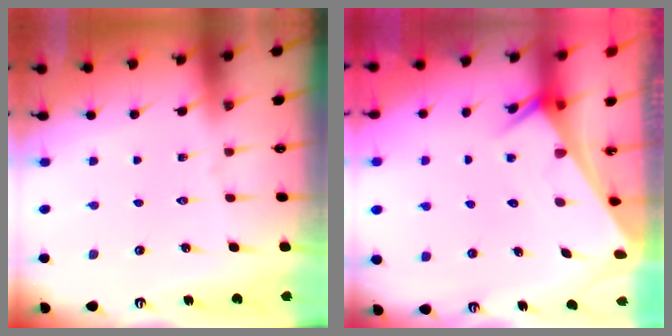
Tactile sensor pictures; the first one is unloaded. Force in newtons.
{"total": 3.7, "press": 3.7, "slide": 0.2}